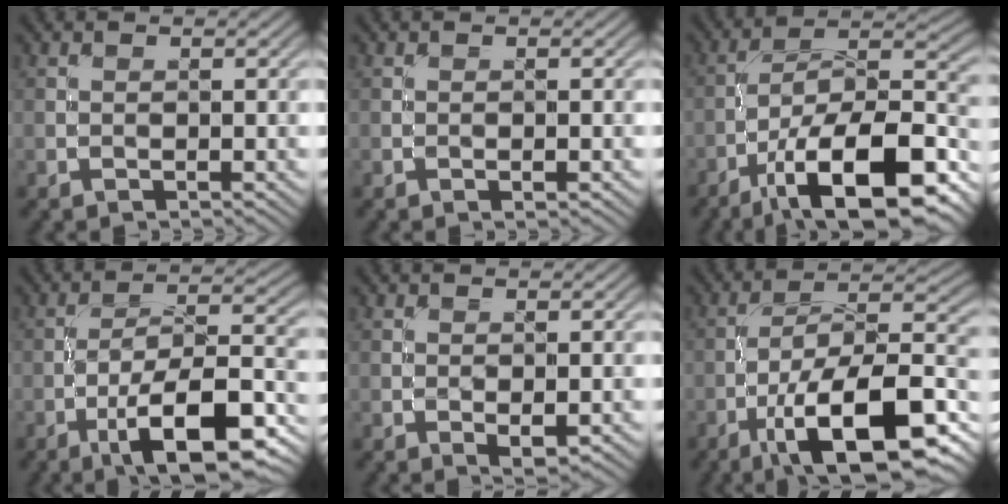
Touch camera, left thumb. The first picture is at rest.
{"total": 0.8, "force": [-0.3, 0.2, 0.7], "torque": [-0.013, 0.000, -0.005]}
{"total": 17.9, "force": [-10.1, 6.6, 13.2], "torque": [-0.200, -0.008, -0.175]}
{"total": 14.0, "force": [-7.6, 4.1, 11.0], "torque": [-0.183, 0.000, -0.128]}
{"total": 2.3, "force": [-0.7, 1.1, 2.0], "torque": [-0.032, -0.005, -0.007]}
{"total": 17.1, "force": [-8.4, 6.0, 13.6], "torque": [-0.211, -0.004, -0.148]}